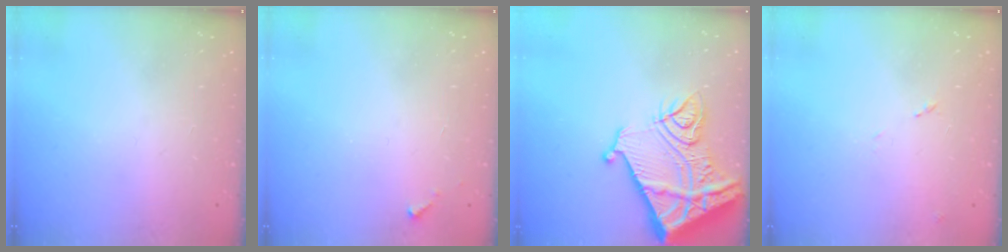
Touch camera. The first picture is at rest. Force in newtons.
{"total": 2.8, "press": 2.8, "slide": 0.1}
{"total": 18.7, "press": 18.6, "slide": 2.1}
{"total": 8.1, "press": 8.1, "slide": 0.6}